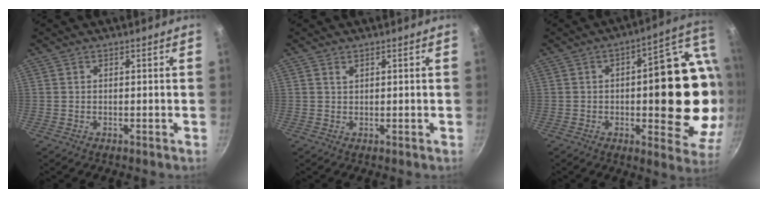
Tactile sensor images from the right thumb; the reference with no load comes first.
{"total": 0.8, "force": [0.5, 0.5, 0.4], "torque": [-0.005, -0.001, 0.011]}
{"total": 23.1, "force": [-0.1, 9.4, 21.1], "torque": [-0.219, 0.004, -0.003]}